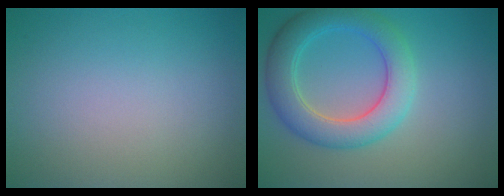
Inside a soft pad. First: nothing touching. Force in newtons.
{"total": 5.5, "press": 5.5, "slide": 0.5}